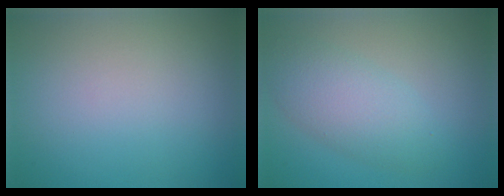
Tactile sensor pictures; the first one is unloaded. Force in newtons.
{"total": 4.2, "press": 4.2, "slide": 0.1}